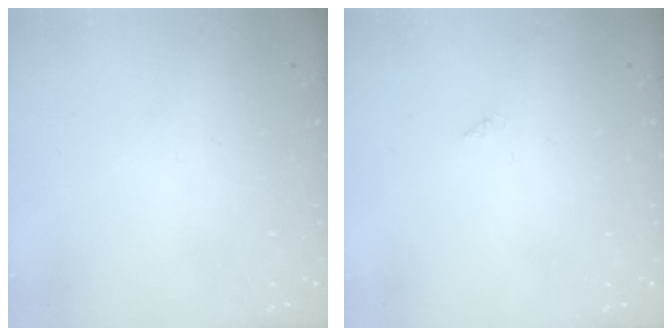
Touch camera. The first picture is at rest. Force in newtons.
{"total": 0.0}